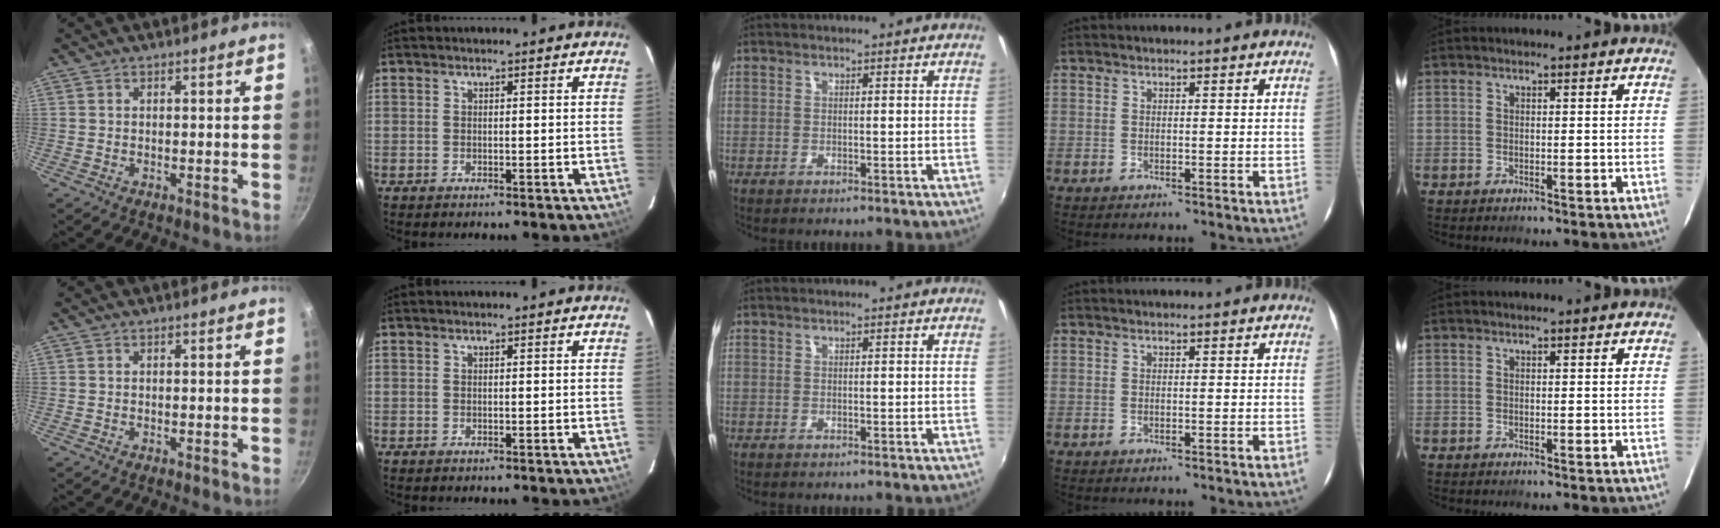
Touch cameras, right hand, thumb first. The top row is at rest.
{}